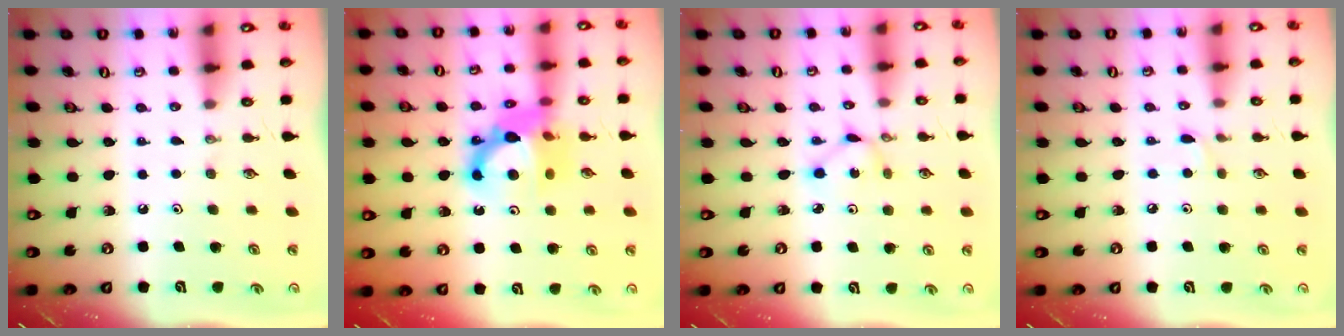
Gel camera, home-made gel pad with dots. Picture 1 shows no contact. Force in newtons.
{"total": 11.7, "press": 11.6, "slide": 1.7}
{"total": 1.9, "press": 1.9, "slide": 0.1}
{"total": 2.4, "press": 2.4, "slide": 0.4}